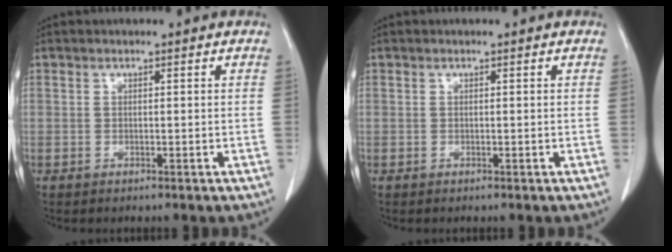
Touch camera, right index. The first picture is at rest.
{"total": 0.0}